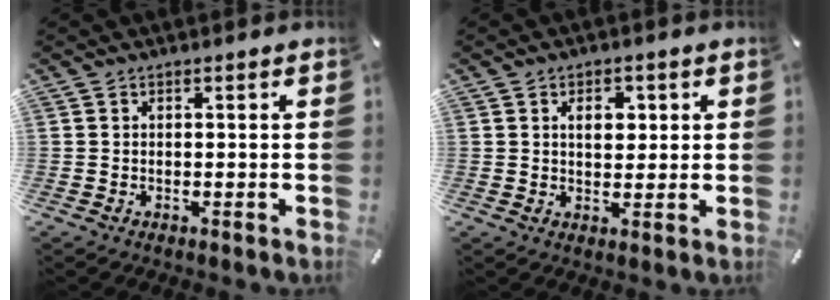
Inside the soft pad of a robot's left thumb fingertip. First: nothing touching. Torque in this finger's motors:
{"motor_torque": [0.78, 0.88, 0.38, -0.45, 0.20]}